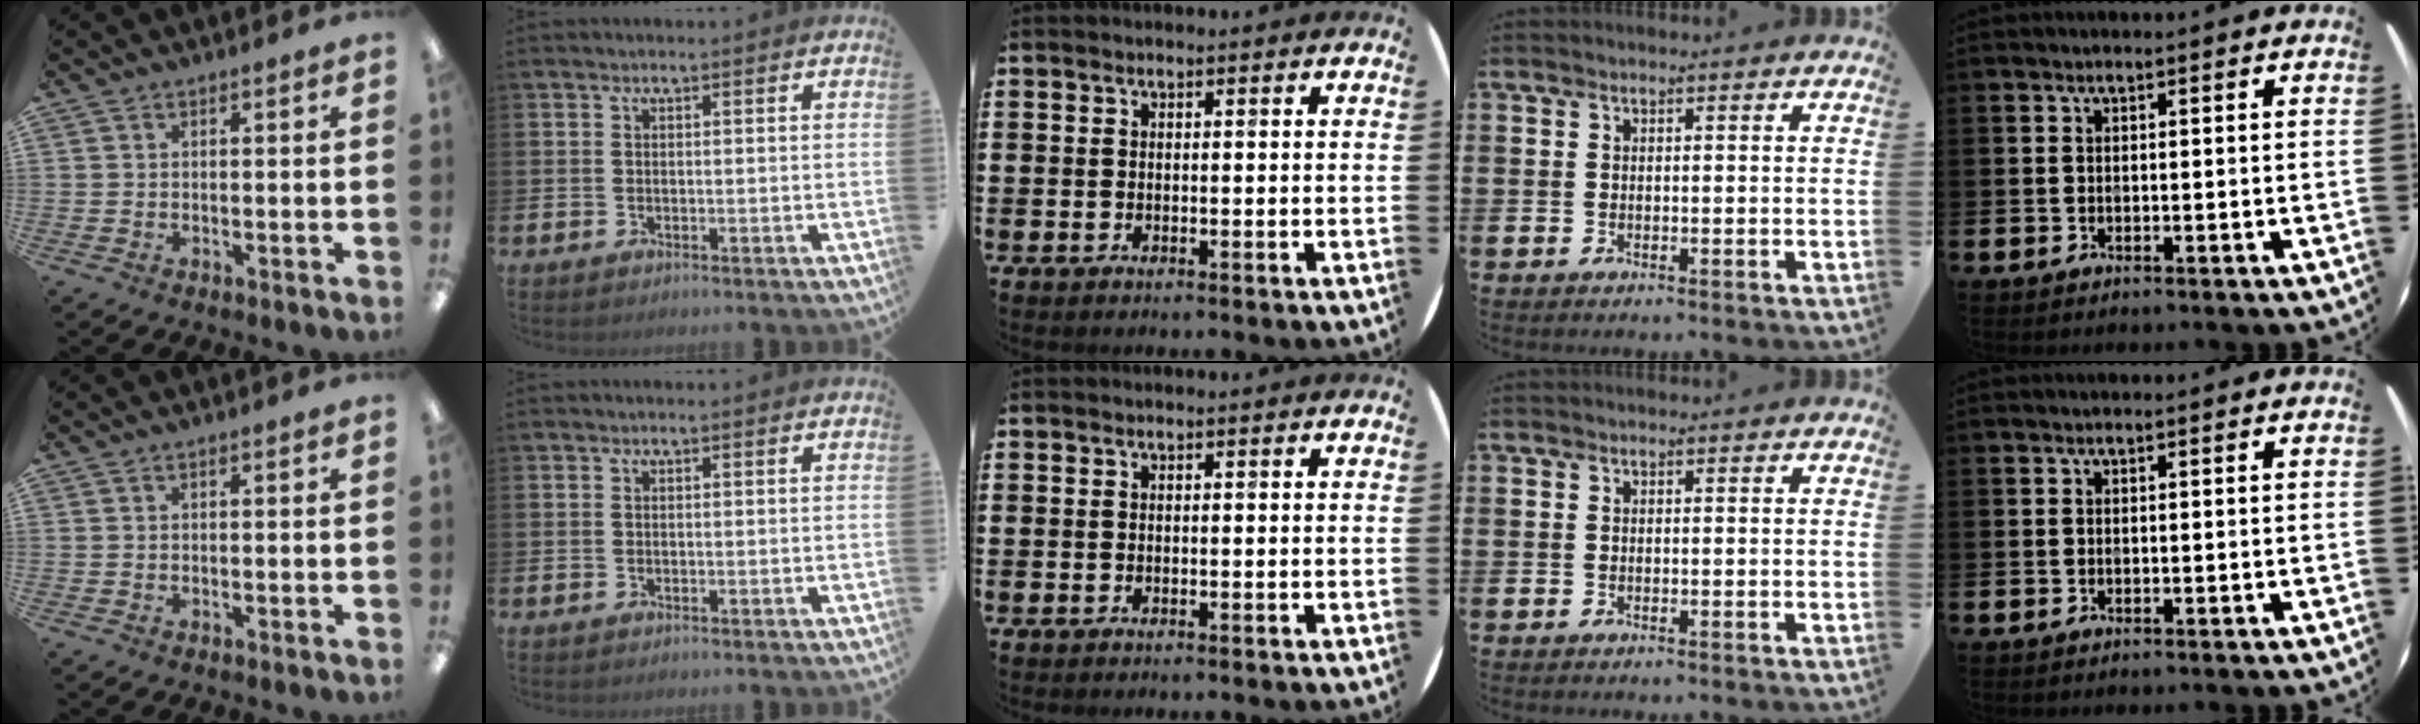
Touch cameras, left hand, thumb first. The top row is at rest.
{}